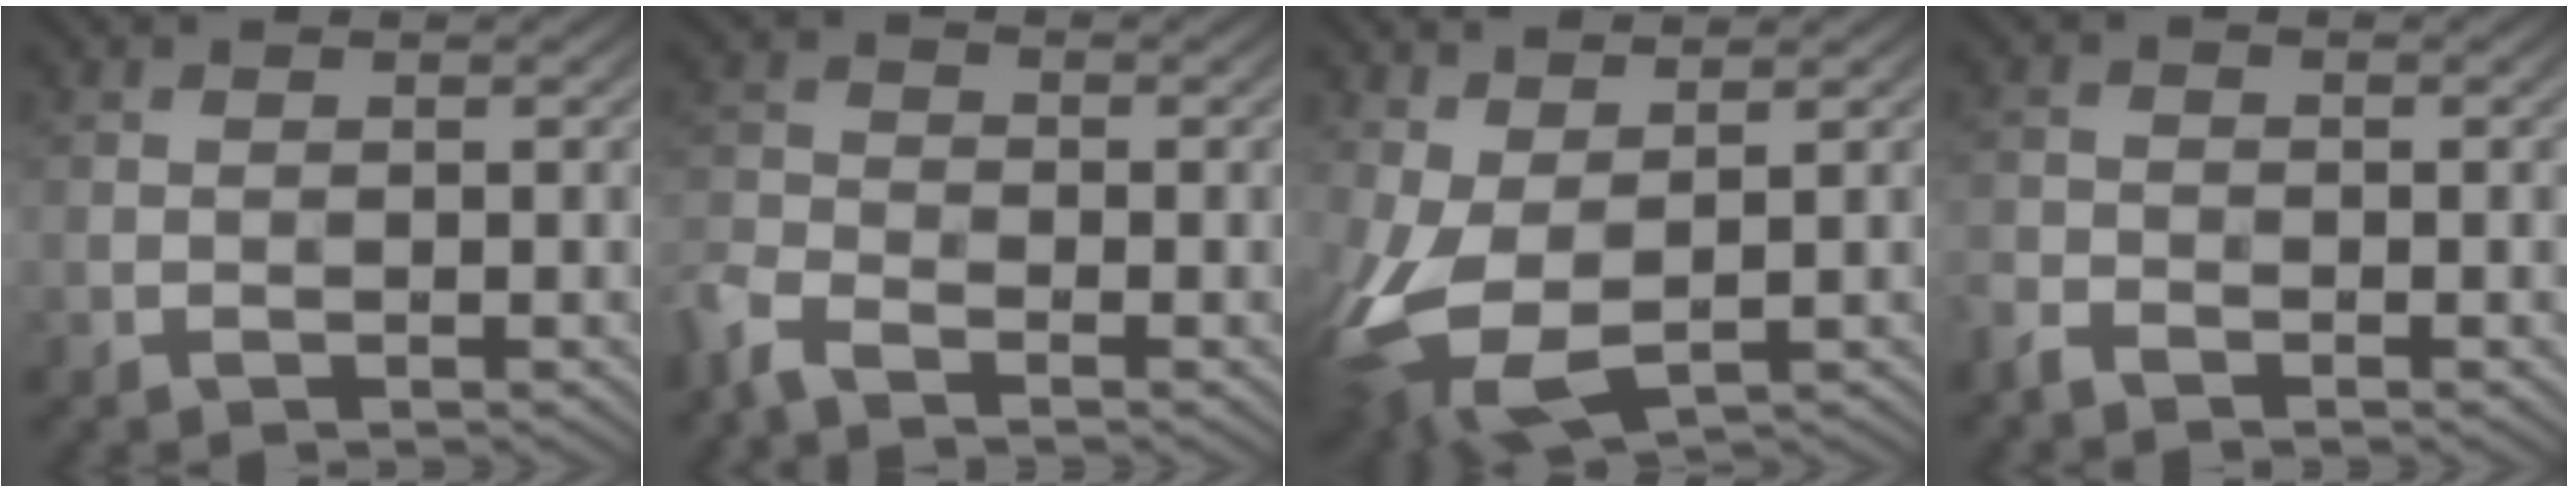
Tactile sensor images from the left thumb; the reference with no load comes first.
{"total": 4.7, "force": [-3.8, 1.6, 2.2], "torque": [-0.062, -0.015, -0.082]}
{"total": 9.6, "force": [-0.6, 5.5, 7.9], "torque": [-0.207, -0.036, 0.010]}
{"total": 2.4, "force": [-2.2, 0.6, 0.7], "torque": [-0.023, -0.012, -0.046]}